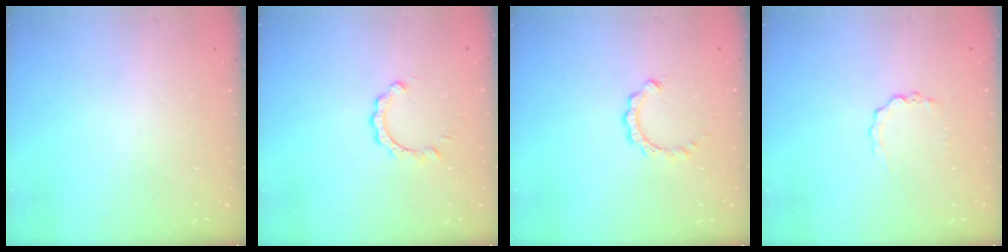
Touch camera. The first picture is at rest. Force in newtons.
{"total": 2.8, "press": 2.8, "slide": 0.2}
{"total": 5.8, "press": 5.8, "slide": 0.5}
{"total": 3.3, "press": 3.3, "slide": 0.2}